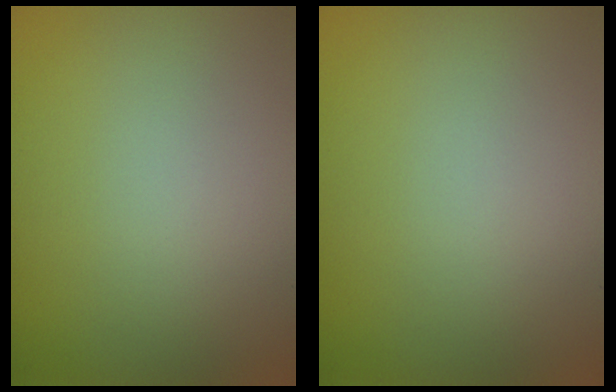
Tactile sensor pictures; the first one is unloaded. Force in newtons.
{"total": 0.0}